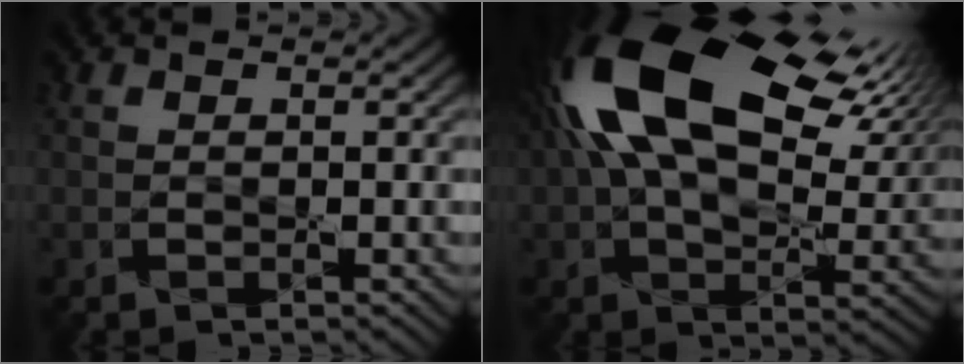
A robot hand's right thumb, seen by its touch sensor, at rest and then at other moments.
{"total": 20.3, "force": [7.0, 10.7, 15.7], "torque": [-0.312, 0.028, 0.113]}